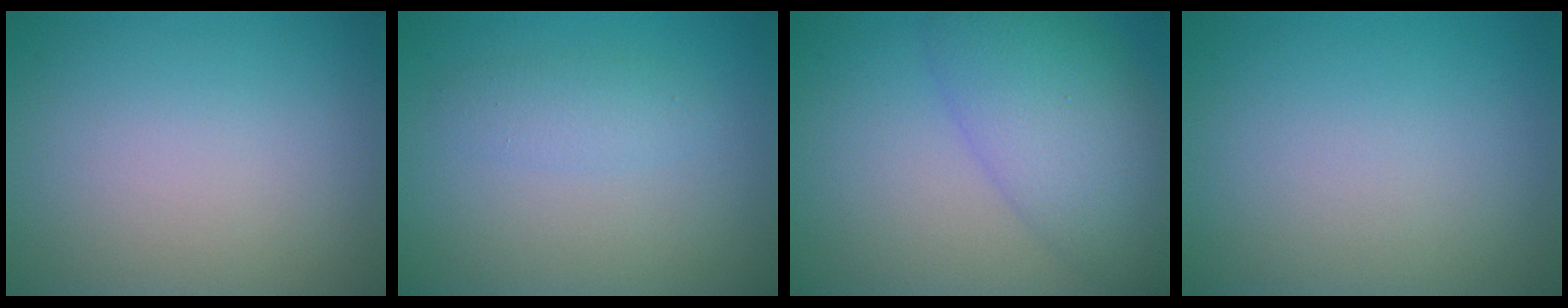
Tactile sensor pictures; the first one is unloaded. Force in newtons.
{"total": 1.6, "press": 1.6, "slide": 0.0}
{"total": 7.4, "press": 7.4, "slide": 0.3}
{"total": 0.0}